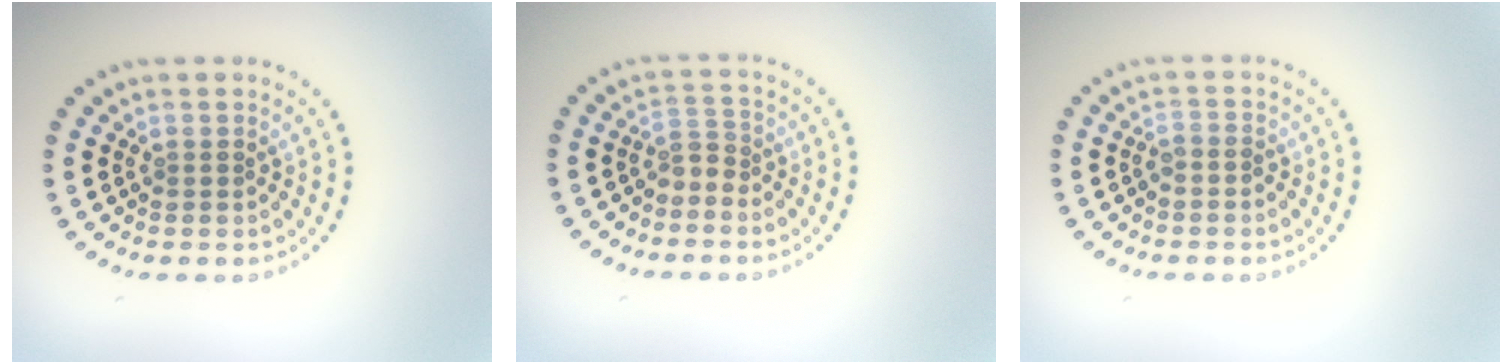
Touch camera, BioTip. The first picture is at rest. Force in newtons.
{"total": 1.7, "press": 1.2, "slide": 1.2}
{"total": 0.7, "press": 0.5, "slide": 0.5}